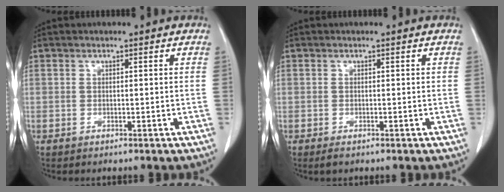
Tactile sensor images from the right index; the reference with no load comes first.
{"total": 1.1, "force": [-0.6, 0.5, 0.7], "torque": [-0.009, -0.001, -0.006]}